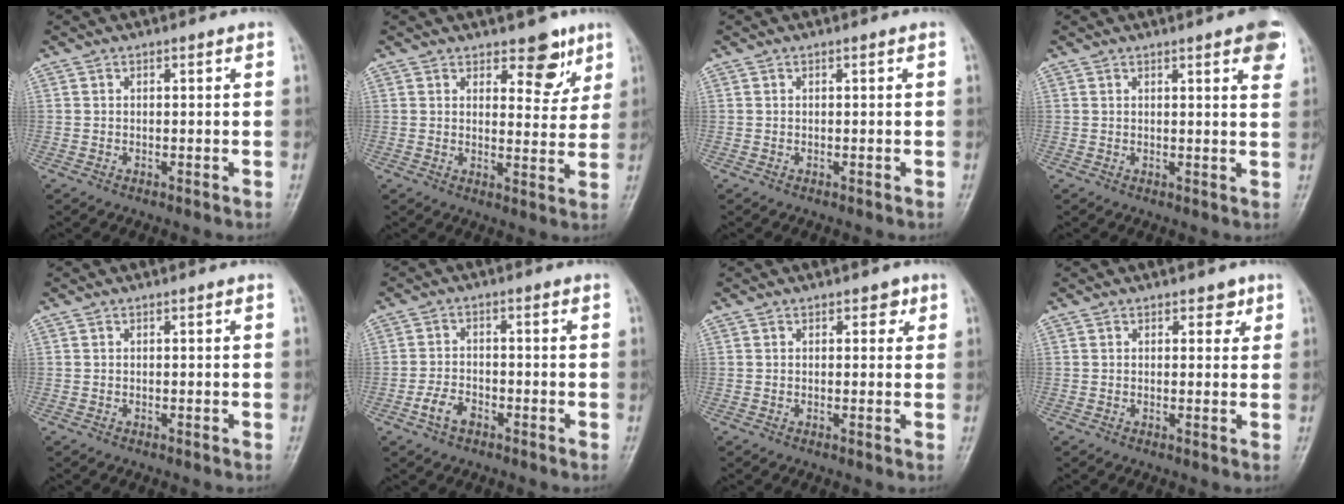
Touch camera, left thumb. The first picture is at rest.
{"total": 7.5, "force": [4.8, 3.9, 4.3], "torque": [-0.020, -0.028, 0.064]}
{"total": 0.0}
{"total": 6.6, "force": [3.6, 1.4, 5.4], "torque": [-0.050, -0.006, 0.039]}
{"total": 0.0}
{"total": 4.2, "force": [-2.3, 2.5, 2.4], "torque": [-0.044, 0.015, -0.045]}
{"total": 2.2, "force": [1.1, 1.5, 1.2], "torque": [0.004, -0.002, 0.011]}
{"total": 2.4, "force": [1.4, 1.5, 1.3], "torque": [0.004, -0.005, 0.016]}